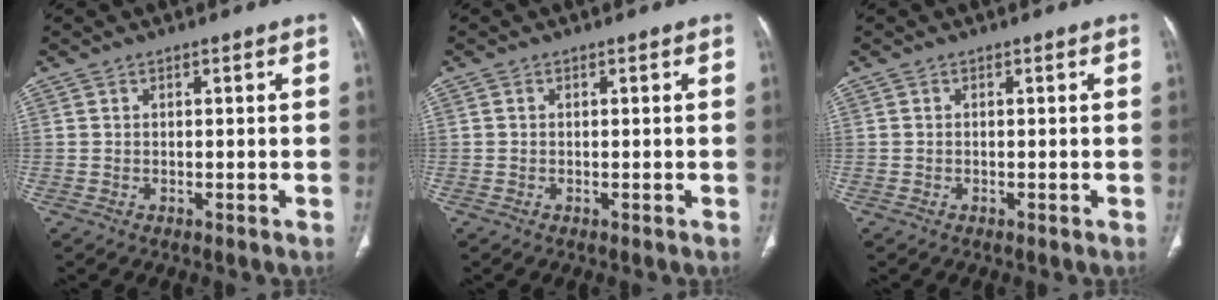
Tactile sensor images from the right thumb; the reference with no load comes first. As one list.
[{"total": 0.0}, {"total": 0.0}]